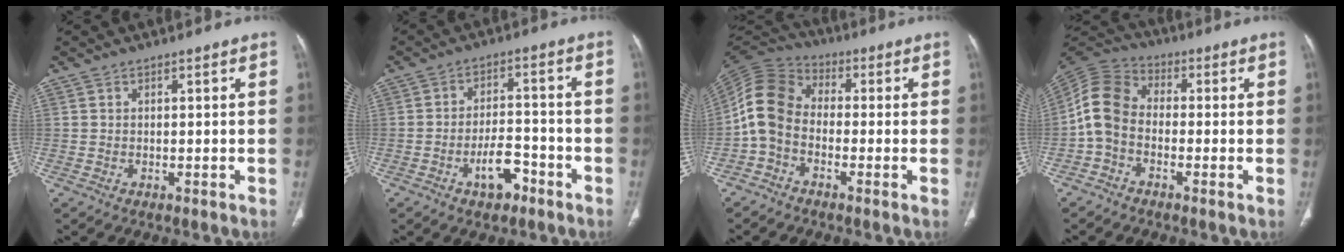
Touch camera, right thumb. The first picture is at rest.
{"total": 6.6, "force": [-3.8, 3.3, 4.3], "torque": [-0.060, 0.034, -0.060]}
{"total": 9.4, "force": [-2.1, 7.0, 6.0], "torque": [-0.117, 0.035, -0.061]}
{"total": 8.7, "force": [-1.9, 6.5, 5.6], "torque": [-0.106, 0.026, -0.055]}